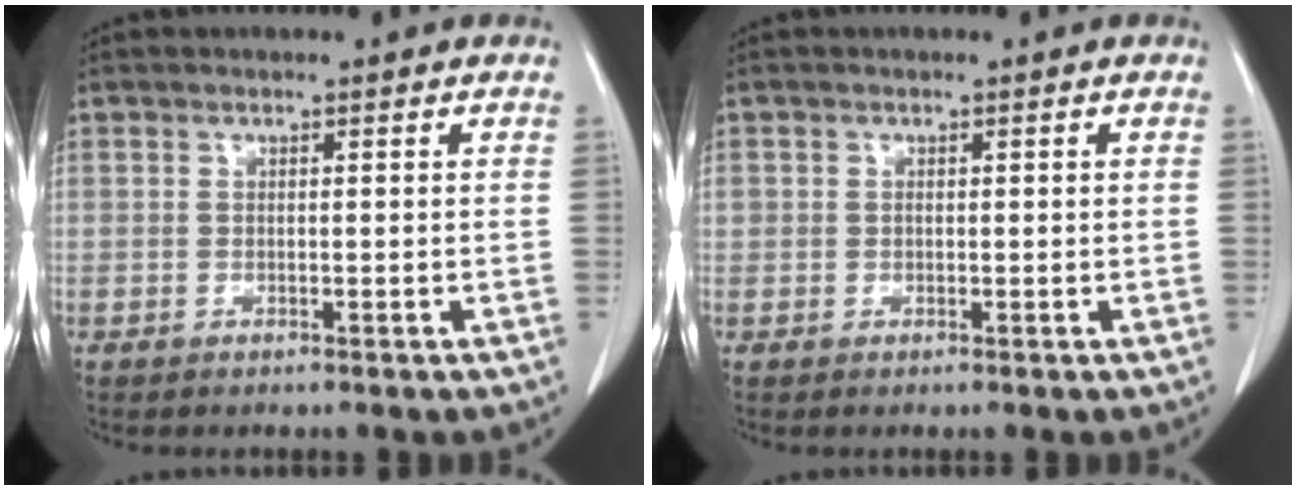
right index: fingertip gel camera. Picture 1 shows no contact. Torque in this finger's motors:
{"motor_torque": [-0.04, 0.03, 0.02, 0.01]}